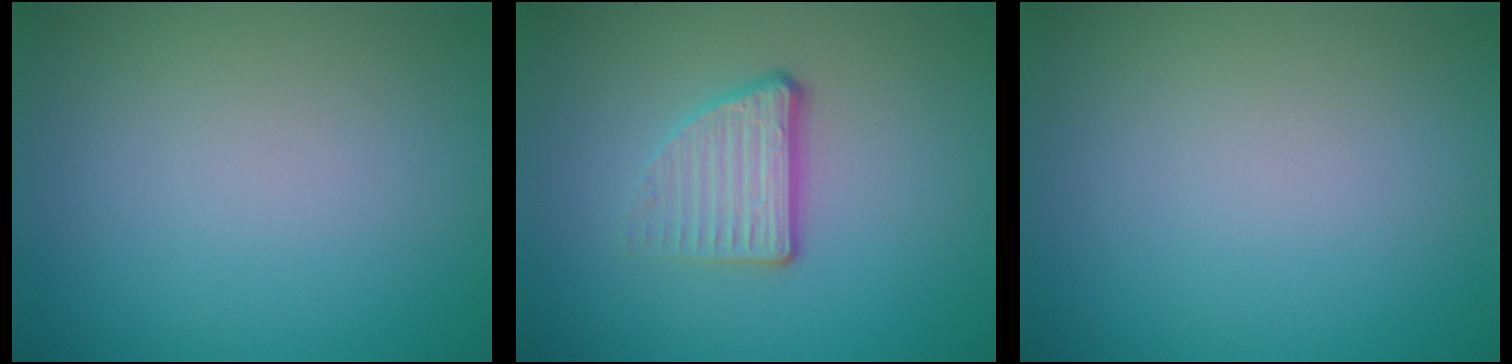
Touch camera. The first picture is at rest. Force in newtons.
{"total": 3.7, "press": 2.4, "slide": 2.8}
{"total": 0.0}